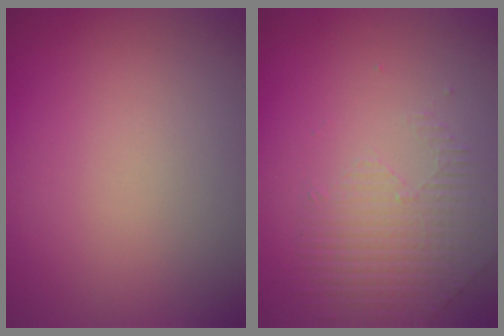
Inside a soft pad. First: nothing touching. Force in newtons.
{"total": 1.7, "press": 1.3, "slide": 1.1}